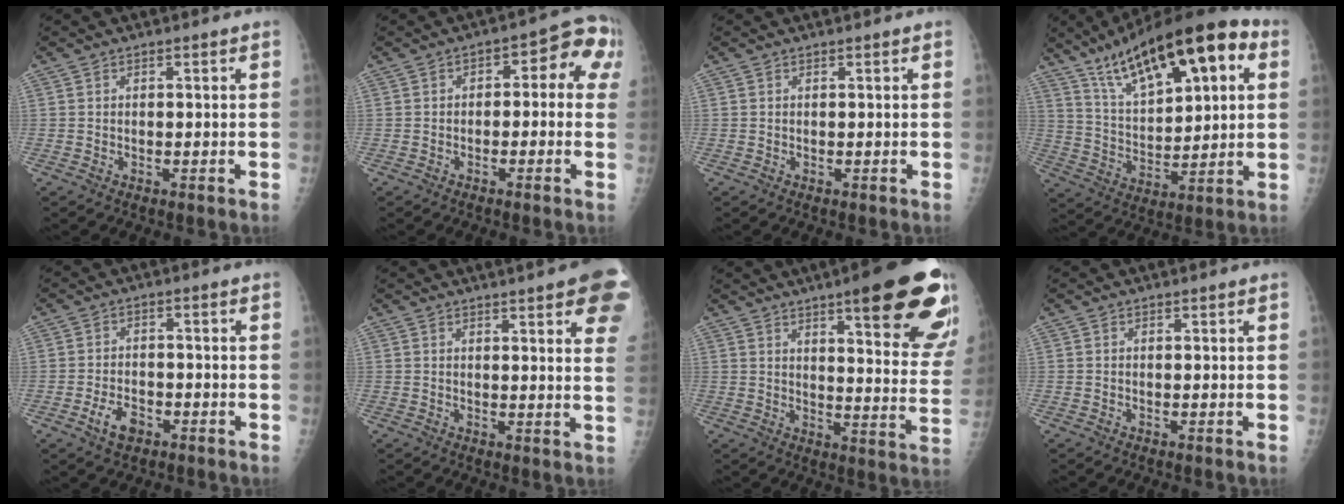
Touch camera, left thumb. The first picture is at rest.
{"total": 8.4, "force": [0.3, 4.7, 6.9], "torque": [-0.049, 0.045, -0.008]}
{"total": 0.0}
{"total": 23.1, "force": [11.0, 8.8, 18.3], "torque": [-0.261, -0.009, 0.187]}
{"total": 4.8, "force": [-2.6, 2.8, 3.0], "torque": [-0.048, 0.017, -0.044]}
{"total": 14.1, "force": [7.8, 2.9, 11.4], "torque": [-0.124, -0.019, 0.080]}
{"total": 23.6, "force": [13.6, 4.9, 18.6], "torque": [-0.202, -0.050, 0.174]}
{"total": 0.0}